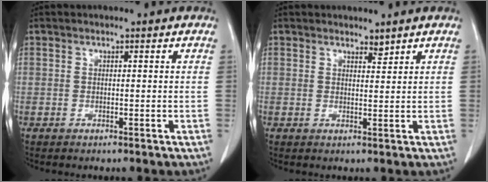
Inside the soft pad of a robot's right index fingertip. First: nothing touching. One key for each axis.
{"total": 1.3, "fx": 1.2, "fy": 0.2, "fz": 0.3, "tx": -0.009, "ty": -0.006, "tz": 0.021}